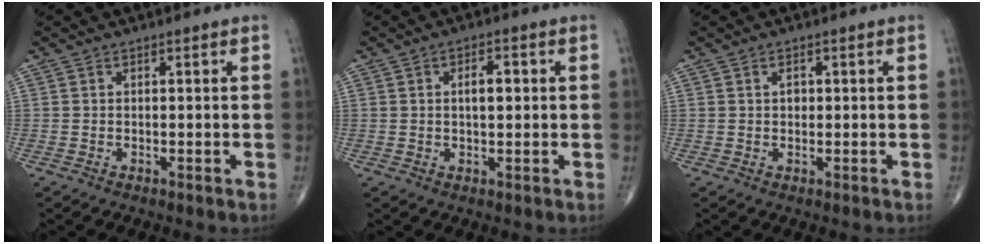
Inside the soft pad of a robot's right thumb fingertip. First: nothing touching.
{"total": 3.8, "force": [0.6, 1.7, 3.3], "torque": [-0.047, 0.002, 0.007]}
{"total": 1.4, "force": [0.3, 1.0, 0.9], "torque": [-0.010, 0.001, 0.005]}